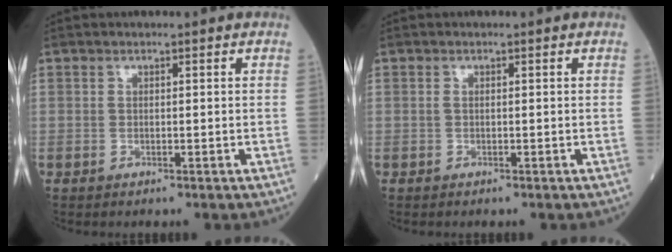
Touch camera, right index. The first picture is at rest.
{"total": 0.0}